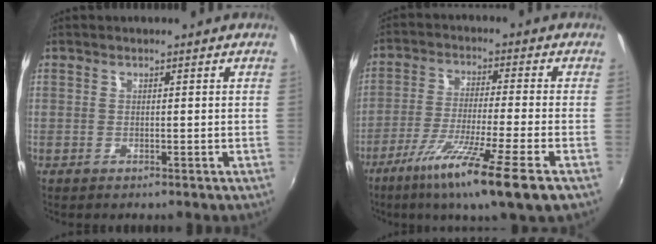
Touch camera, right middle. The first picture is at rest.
{"total": 13.5, "force": [-7.8, -0.4, 11.1], "torque": [-0.217, -0.038, -0.137]}